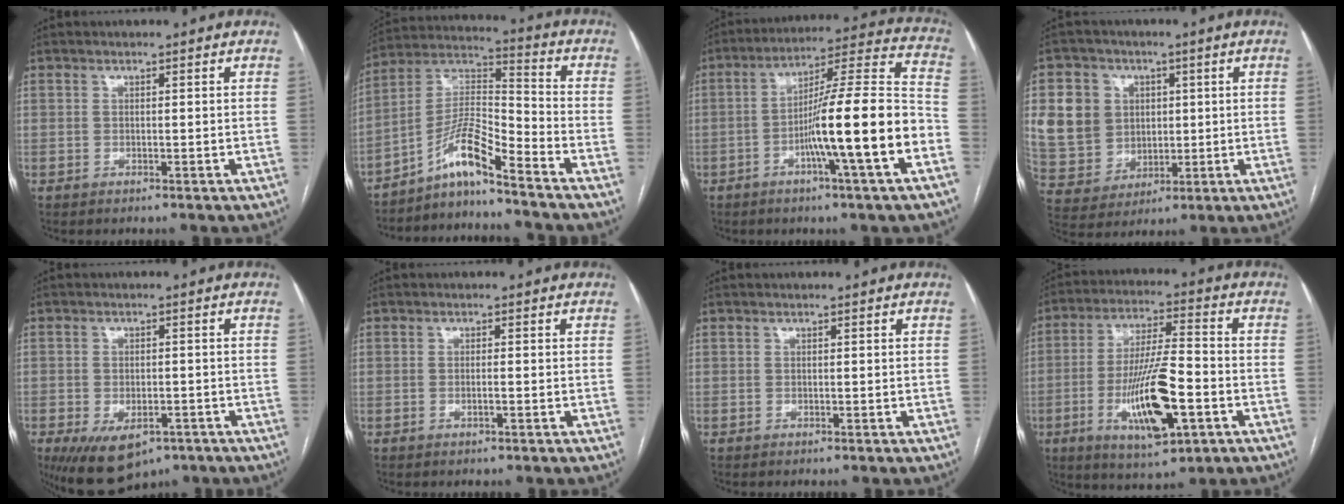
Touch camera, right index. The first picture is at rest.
{"total": 9.6, "force": [-7.1, 0.2, 6.3], "torque": [-0.134, 0.016, -0.133]}
{"total": 16.9, "force": [-5.6, -0.5, 16.0], "torque": [-0.251, 0.007, -0.095]}
{"total": 11.3, "force": [2.5, 10.1, 4.4], "torque": [-0.120, 0.029, 0.062]}
{"total": 10.0, "force": [-5.9, 5.3, 6.1], "torque": [-0.108, -0.007, -0.081]}
{"total": 1.1, "force": [-0.3, 0.1, 1.0], "torque": [-0.020, -0.001, -0.005]}
{"total": 0.0}
{"total": 14.5, "force": [-4.6, 3.1, 13.4], "torque": [-0.252, -0.008, -0.073]}